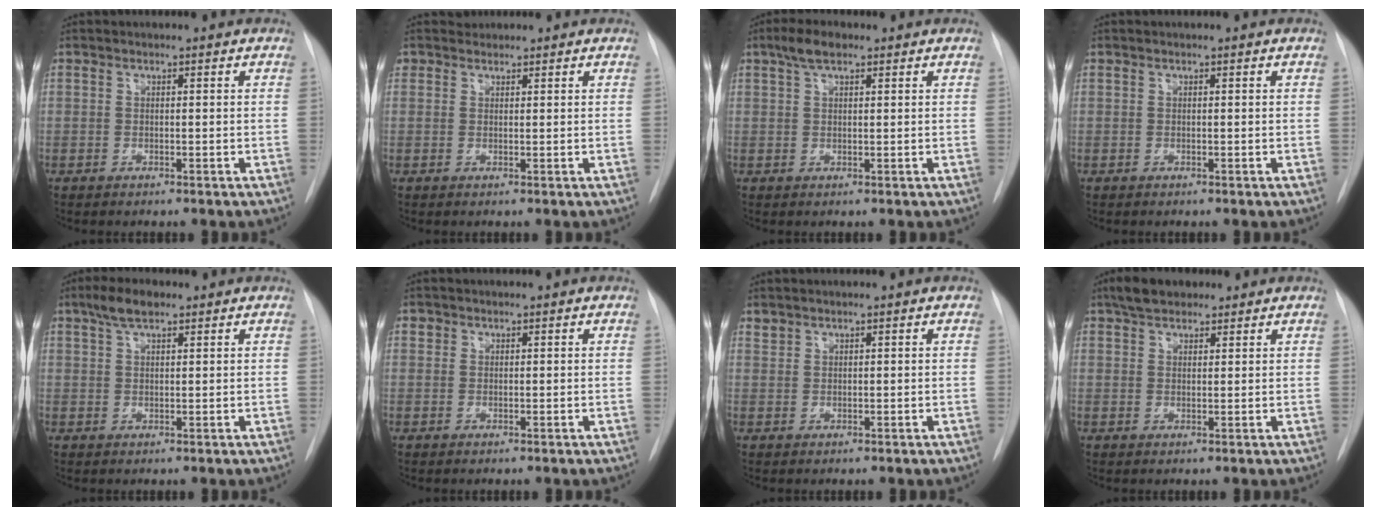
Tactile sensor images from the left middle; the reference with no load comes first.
{"total": 1.2, "force": [1.0, 0.6, -0.3], "torque": [0.007, 0.009, 0.015]}
{"total": 3.6, "force": [2.3, 1.3, 2.5], "torque": [-0.053, 0.013, 0.043]}
{"total": 0.0}
{"total": 4.1, "force": [2.8, 1.3, 2.7], "torque": [-0.058, 0.012, 0.052]}
{"total": 0.8, "force": [0.4, 0.7, 0.0], "torque": [0.008, 0.003, 0.004]}
{"total": 0.9, "force": [0.9, 0.3, -0.1], "torque": [0.001, 0.004, 0.018]}
{"total": 4.9, "force": [3.7, 2.4, 2.2], "torque": [-0.042, 0.018, 0.065]}